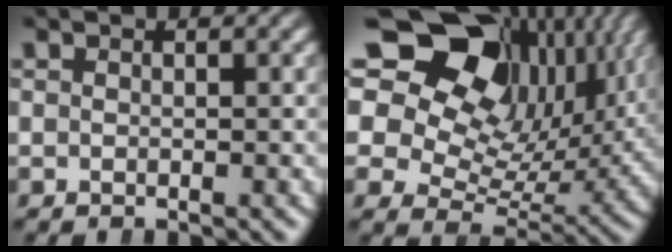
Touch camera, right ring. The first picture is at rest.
{"total": 22.7, "force": [4.8, 15.9, 15.5], "torque": [-0.247, 0.004, 0.065]}